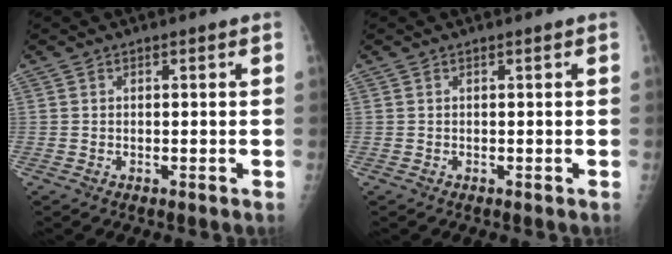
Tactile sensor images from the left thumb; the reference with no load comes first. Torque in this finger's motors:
{"motor_torque": [0.01, 0.01, 0.00, -0.02, 0.00]}